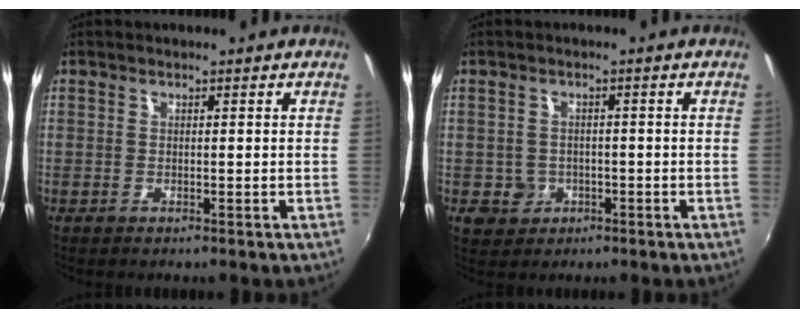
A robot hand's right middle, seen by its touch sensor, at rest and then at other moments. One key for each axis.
{"total": 4.7, "fx": -1.4, "fy": 4.3, "fz": 1.1, "tx": -0.031, "ty": 0.002, "tz": -0.015}